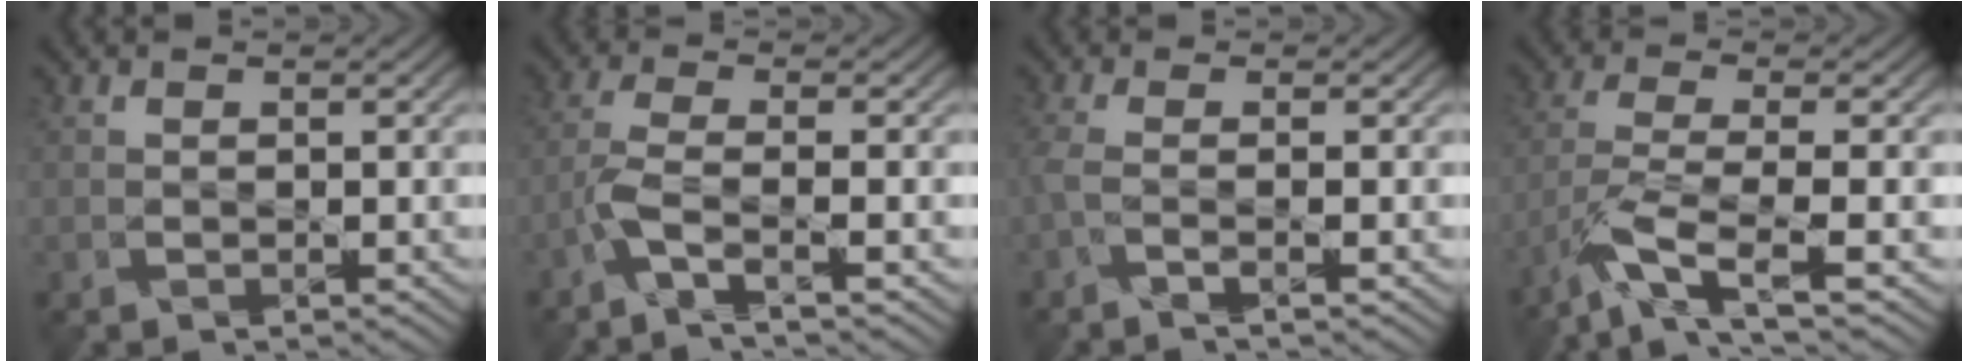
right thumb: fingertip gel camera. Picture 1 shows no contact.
{"total": 3.6, "force": [-2.1, -0.3, 2.9], "torque": [-0.071, 0.003, -0.056]}
{"total": 2.8, "force": [-1.4, -0.2, 2.4], "torque": [-0.064, -0.003, -0.037]}
{"total": 6.4, "force": [-4.1, 0.6, 4.9], "torque": [-0.104, -0.002, -0.085]}